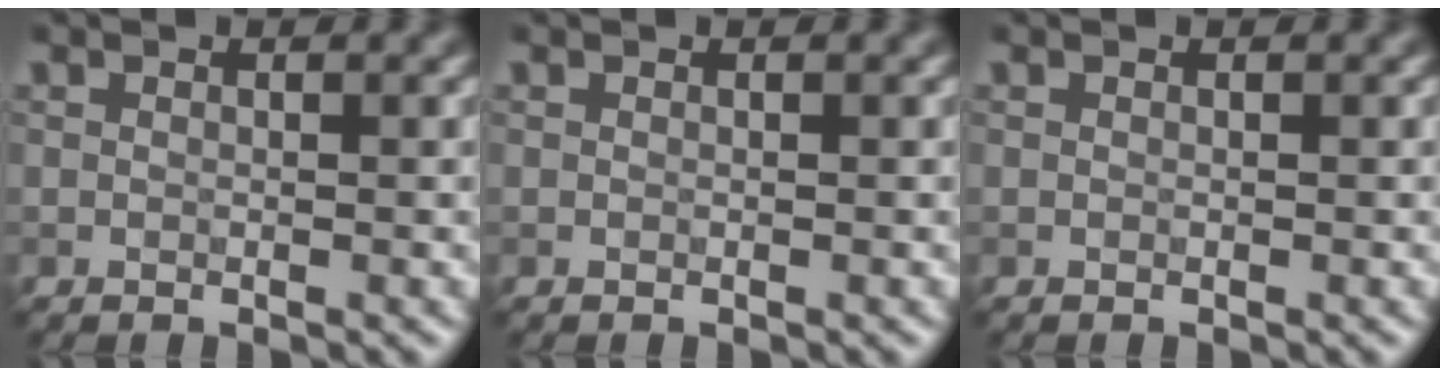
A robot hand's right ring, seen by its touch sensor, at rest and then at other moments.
{"total": 0.0}
{"total": 0.0}